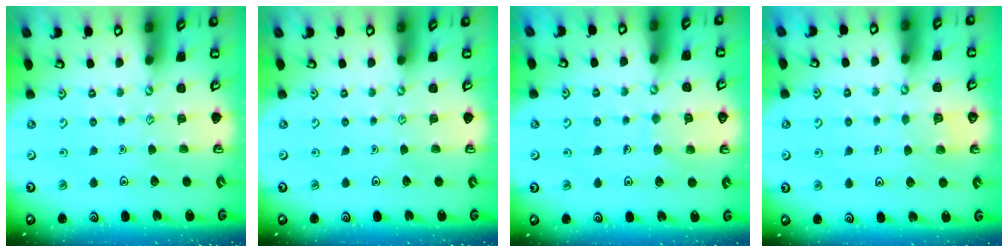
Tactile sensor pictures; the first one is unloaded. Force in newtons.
{"total": 0.0}
{"total": 6.6, "press": 6.6, "slide": 0.6}
{"total": 2.9, "press": 2.9, "slide": 0.2}